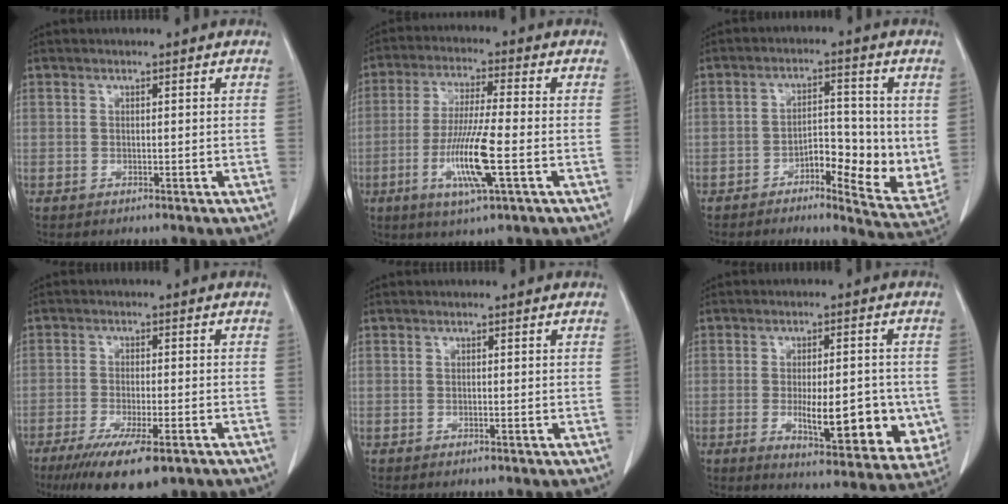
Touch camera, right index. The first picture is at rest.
{"total": 10.6, "force": [-3.2, 0.3, 10.1], "torque": [-0.197, -0.013, -0.061]}
{"total": 9.6, "force": [-1.5, 3.4, 8.9], "torque": [-0.124, 0.000, -0.020]}
{"total": 11.6, "force": [-7.6, 2.5, 8.4], "torque": [-0.136, -0.026, -0.114]}
{"total": 0.0}
{"total": 14.4, "force": [-2.7, 4.8, 13.3], "torque": [-0.152, -0.004, -0.021]}